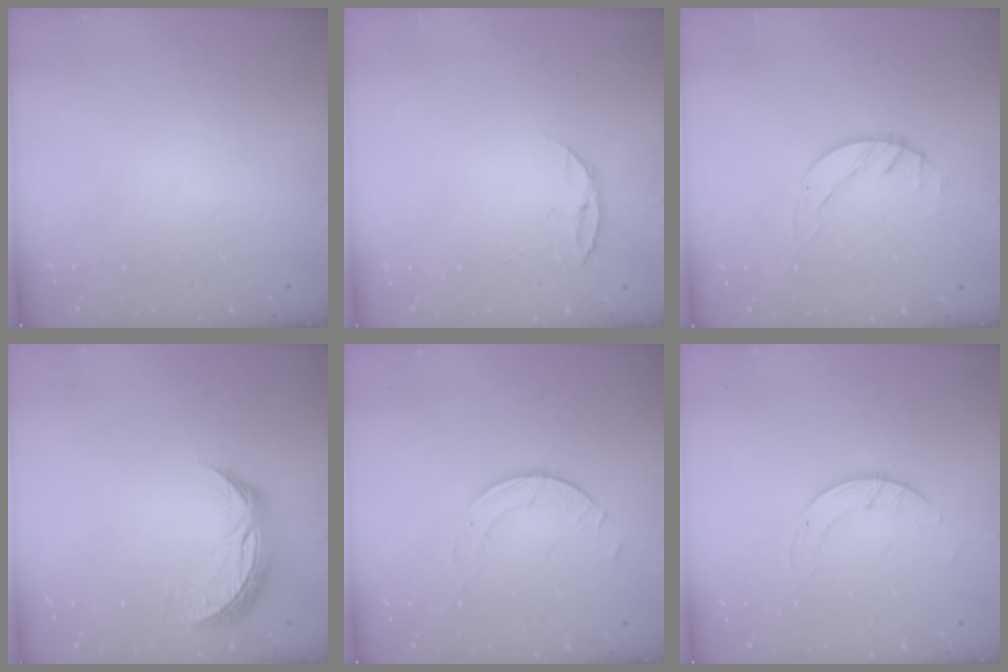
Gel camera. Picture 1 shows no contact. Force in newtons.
{"total": 6.6, "press": 6.5, "slide": 0.7}
{"total": 1.4, "press": 1.4, "slide": 0.2}
{"total": 10.1, "press": 10.1, "slide": 0.3}
{"total": 1.8, "press": 1.8, "slide": 0.2}
{"total": 2.8, "press": 2.8, "slide": 0.3}